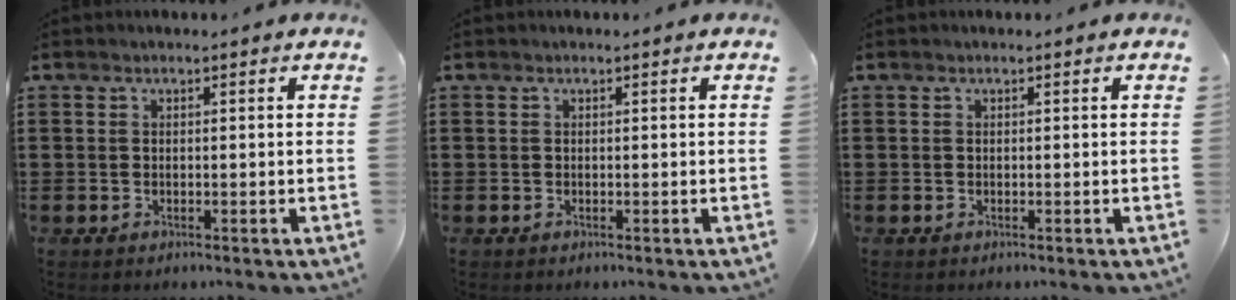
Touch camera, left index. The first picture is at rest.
{"total": 0.0}
{"total": 0.0}